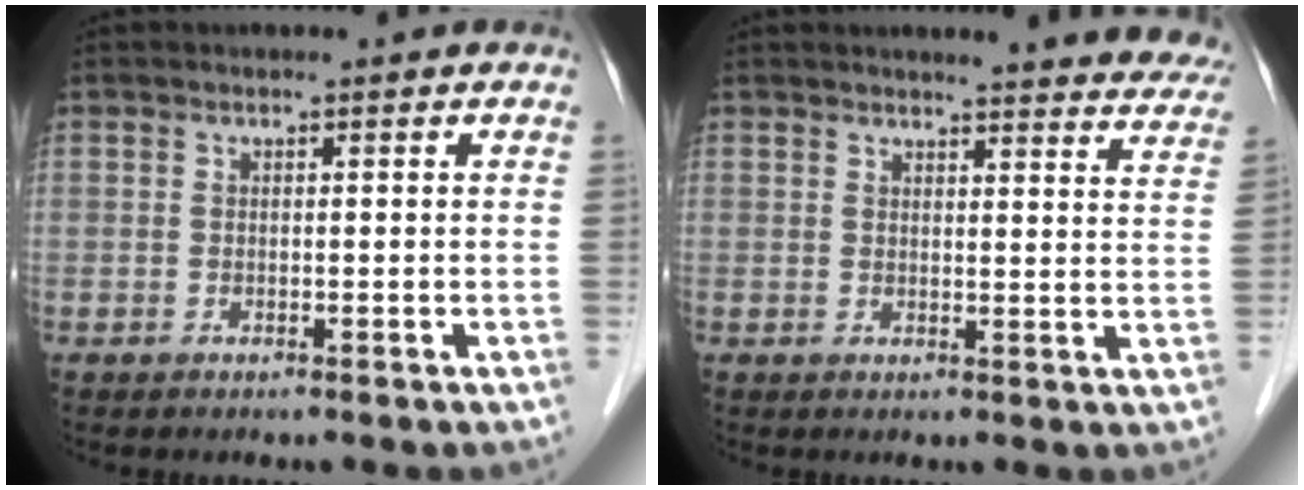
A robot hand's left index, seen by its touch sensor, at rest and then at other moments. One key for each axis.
{"total": 15.5, "fx": 14.7, "fy": 2.0, "fz": 4.5, "tx": -0.033, "ty": -0.047, "tz": 0.145}